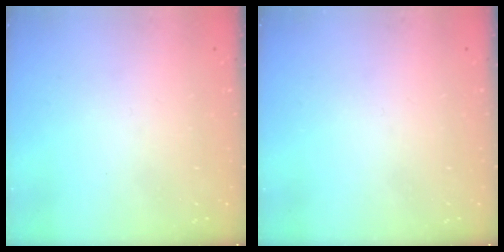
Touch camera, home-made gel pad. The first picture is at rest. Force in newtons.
{"total": 0.0}